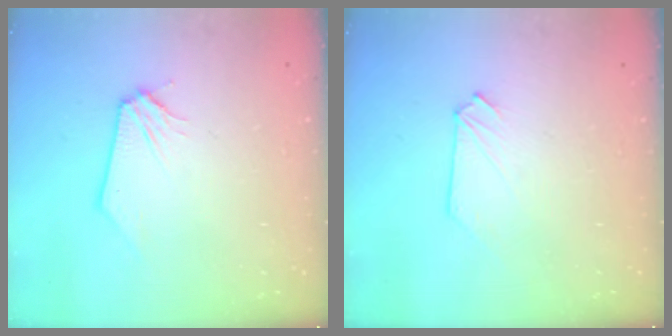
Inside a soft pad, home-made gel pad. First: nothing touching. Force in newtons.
{"total": 0.0}